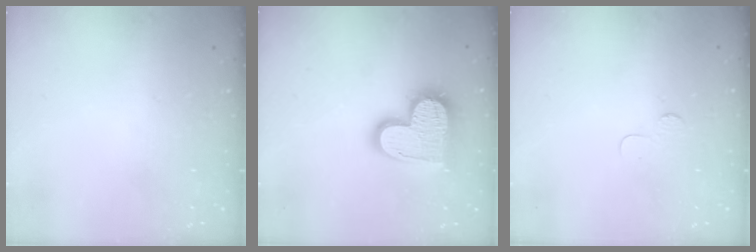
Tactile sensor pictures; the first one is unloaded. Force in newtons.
{"total": 17.4, "press": 17.3, "slide": 1.3}
{"total": 3.7, "press": 3.7, "slide": 0.4}